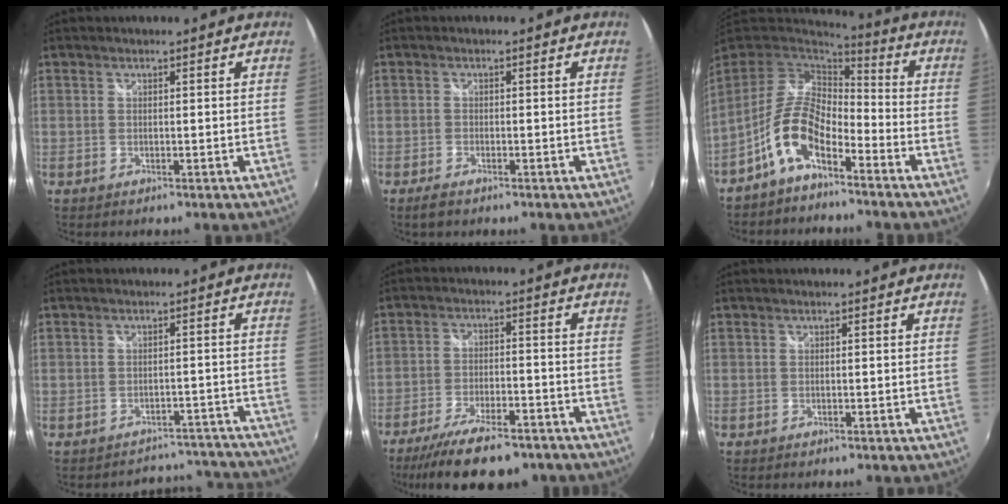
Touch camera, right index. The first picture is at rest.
{"total": 2.4, "force": [-1.8, 0.9, 1.3], "torque": [-0.031, -0.006, -0.034]}
{"total": 10.9, "force": [-6.1, 4.9, 7.6], "torque": [-0.157, 0.012, -0.118]}
{"total": 10.4, "force": [-9.6, 4.0, -0.4], "torque": [0.017, 0.054, -0.109]}
{"total": 15.9, "force": [-12.3, 4.8, 8.8], "torque": [-0.183, -0.033, -0.191]}
{"total": 0.0}